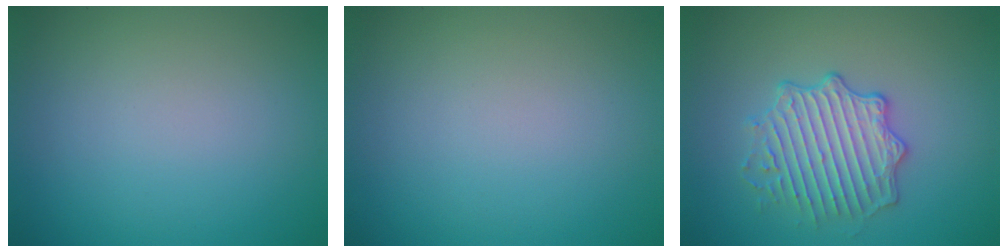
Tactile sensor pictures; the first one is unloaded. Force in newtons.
{"total": 0.0}
{"total": 4.0, "press": 3.8, "slide": 1.2}